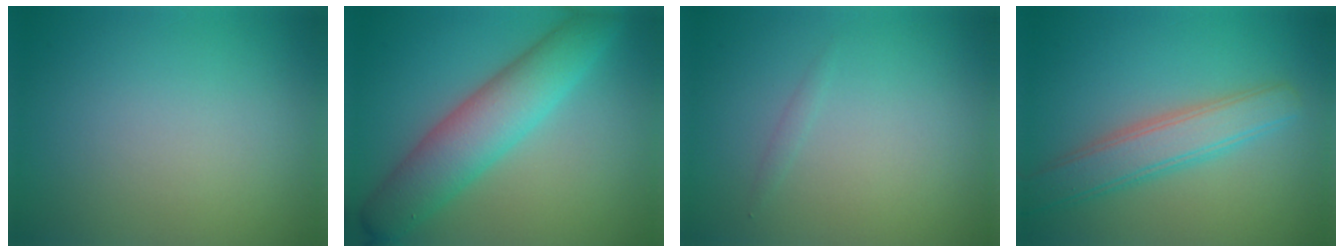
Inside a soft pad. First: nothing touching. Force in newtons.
{"total": 6.9, "press": 6.9, "slide": 0.0}
{"total": 0.5, "press": 0.5, "slide": 0.0}
{"total": 4.4, "press": 4.4, "slide": 0.2}